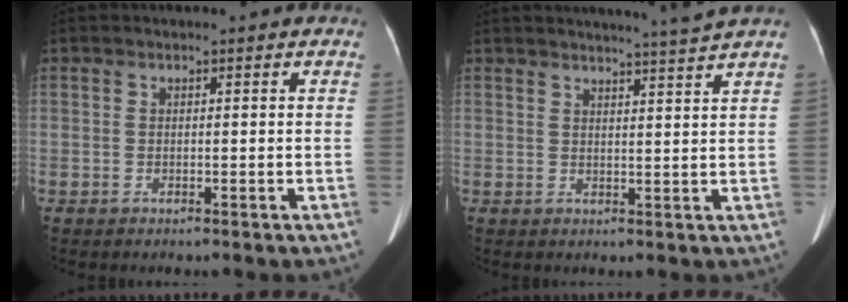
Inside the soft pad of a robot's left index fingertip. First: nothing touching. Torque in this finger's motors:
{"motor_torque": [-0.84, -0.60, -0.40, -0.06]}